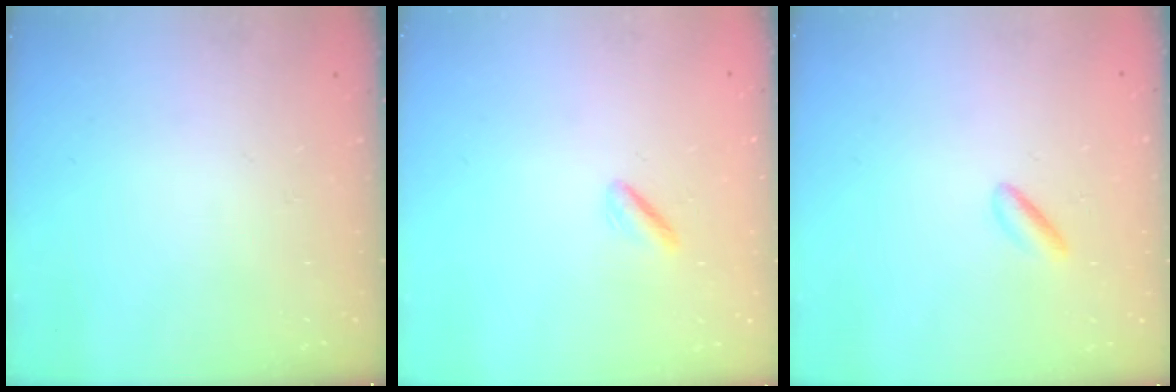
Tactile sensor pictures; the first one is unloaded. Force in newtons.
{"total": 0.8, "press": 0.6, "slide": 0.6}
{"total": 2.5, "press": 2.3, "slide": 0.9}